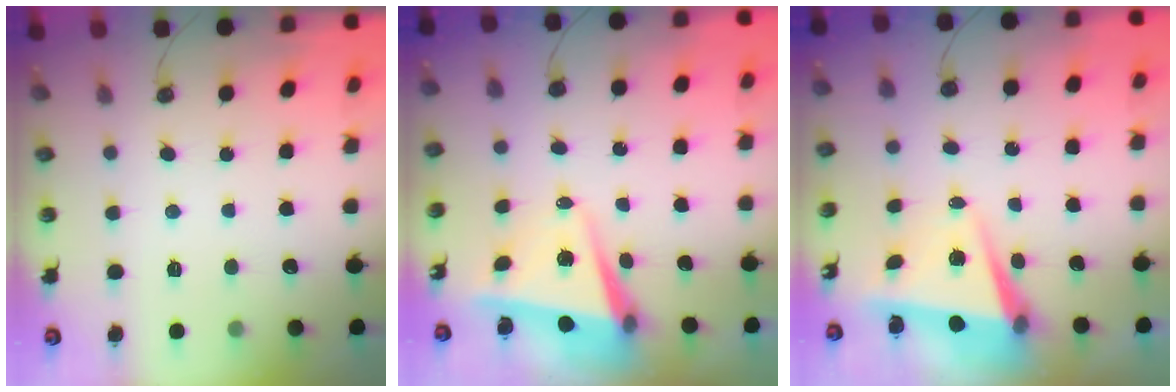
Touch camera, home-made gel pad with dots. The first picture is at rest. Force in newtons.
{"total": 5.3, "press": 4.9, "slide": 2.0}
{"total": 5.2, "press": 5.1, "slide": 1.3}